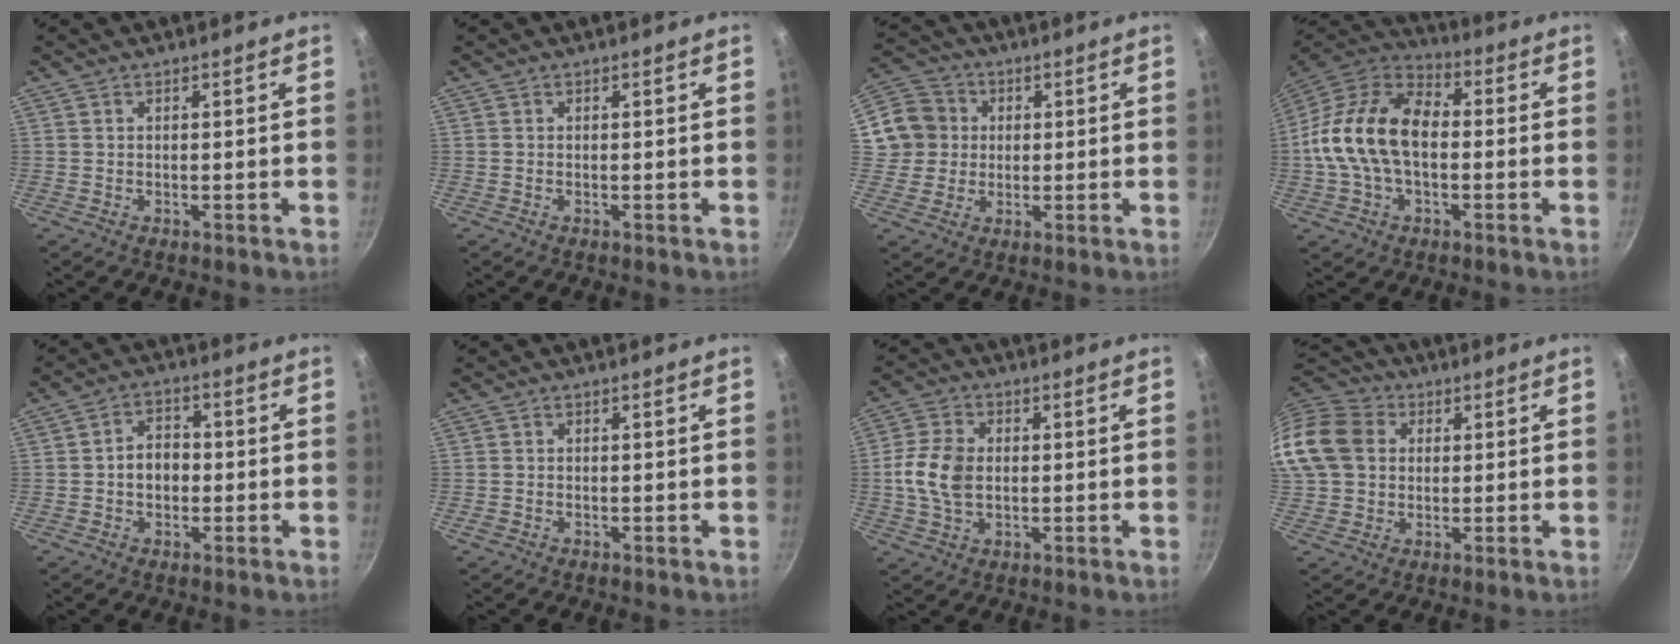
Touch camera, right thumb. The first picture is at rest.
{"total": 0.0}
{"total": 10.5, "force": [1.9, 9.9, 2.9], "torque": [-0.021, 0.021, 0.026]}
{"total": 17.8, "force": [-0.6, 11.3, 13.7], "torque": [-0.231, 0.036, -0.027]}
{"total": 5.7, "force": [-0.7, 4.4, 3.6], "torque": [-0.028, 0.018, -0.015]}
{"total": 0.8, "force": [-0.4, 0.5, 0.3], "torque": [-0.008, 0.000, -0.007]}
{"total": 8.8, "force": [-0.1, 6.0, 6.4], "torque": [-0.120, 0.010, -0.008]}
{"total": 17.7, "force": [3.0, 14.5, 9.6], "torque": [-0.196, 0.034, 0.043]}